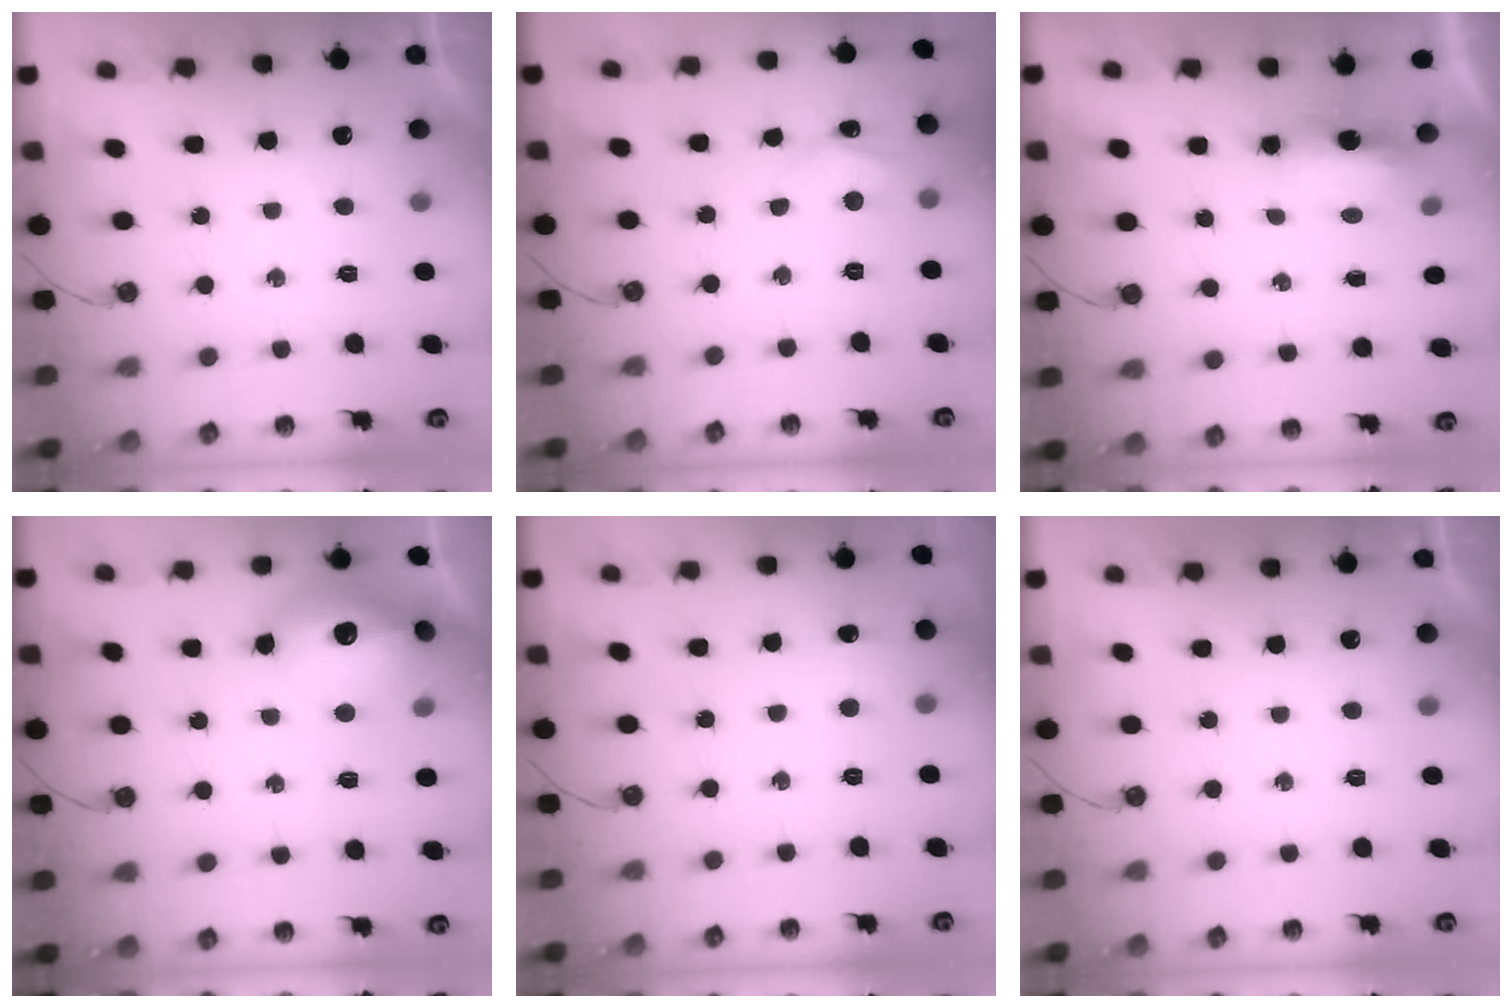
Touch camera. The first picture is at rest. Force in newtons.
{"total": 4.0, "press": 3.9, "slide": 0.5}
{"total": 5.7, "press": 5.7, "slide": 0.9}
{"total": 17.8, "press": 17.7, "slide": 1.5}
{"total": 11.1, "press": 3.6, "slide": 10.5}
{"total": 0.0}